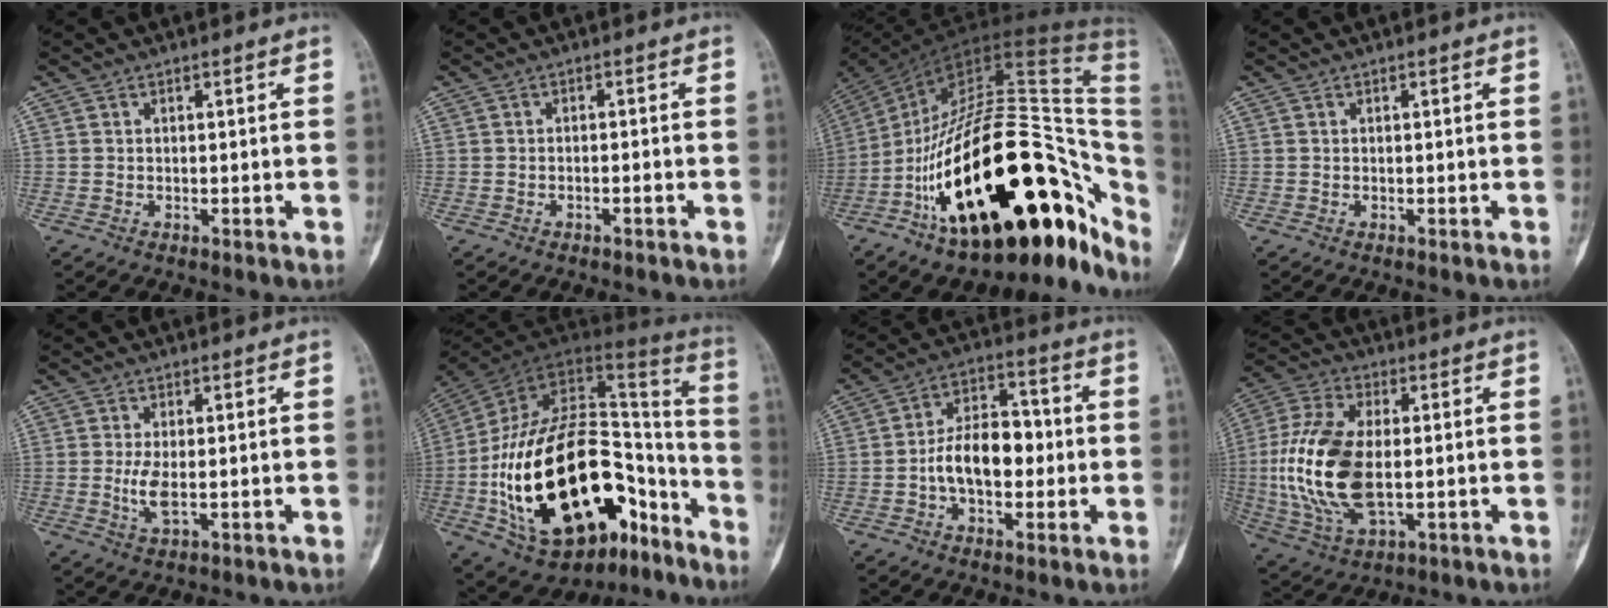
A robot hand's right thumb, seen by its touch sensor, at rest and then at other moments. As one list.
[{"total": 1.1, "force": [-0.7, 0.3, 0.8], "torque": [-0.018, 0.011, -0.010]}, {"total": 41.7, "force": [-11.6, 18.8, 35.3], "torque": [-0.453, 0.095, -0.176]}, {"total": 0.0}, {"total": 3.8, "force": [-0.2, 1.4, 3.6], "torque": [-0.084, -0.011, 0.000]}, {"total": 35.4, "force": [-13.0, 20.5, 25.7], "torque": [-0.471, 0.073, -0.199]}, {"total": 11.5, "force": [-1.3, 7.0, 9.1], "torque": [-0.131, 0.035, -0.031]}, {"total": 18.4, "force": [-0.7, 9.5, 15.7], "torque": [-0.344, -0.004, -0.005]}]